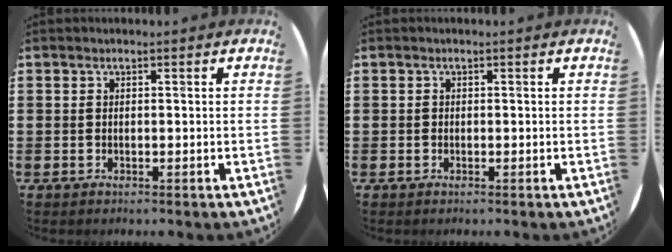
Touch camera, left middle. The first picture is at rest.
{"total": 0.0}